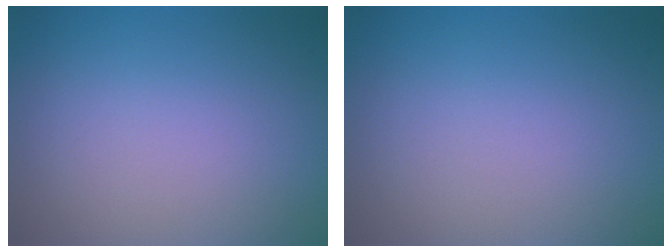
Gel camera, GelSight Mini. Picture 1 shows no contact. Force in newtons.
{"total": 0.0}